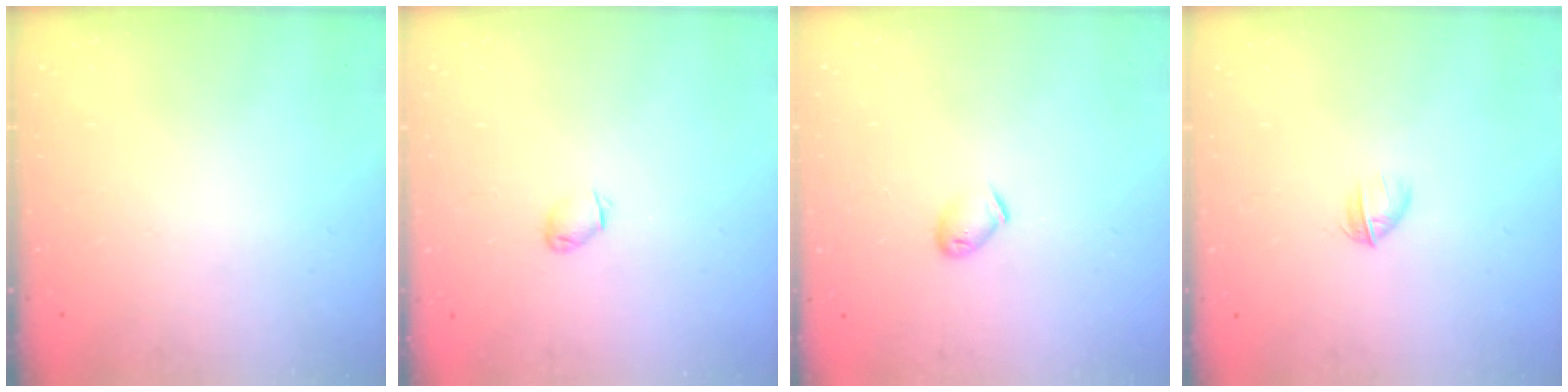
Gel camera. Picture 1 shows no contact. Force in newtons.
{"total": 2.0, "press": 2.0, "slide": 0.4}
{"total": 4.2, "press": 4.1, "slide": 0.7}
{"total": 3.1, "press": 2.9, "slide": 0.8}